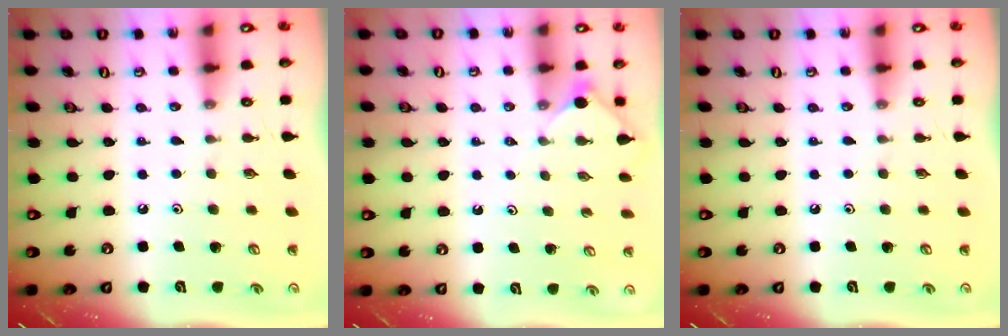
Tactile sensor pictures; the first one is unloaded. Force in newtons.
{"total": 2.9, "press": 2.8, "slide": 0.5}
{"total": 0.0}